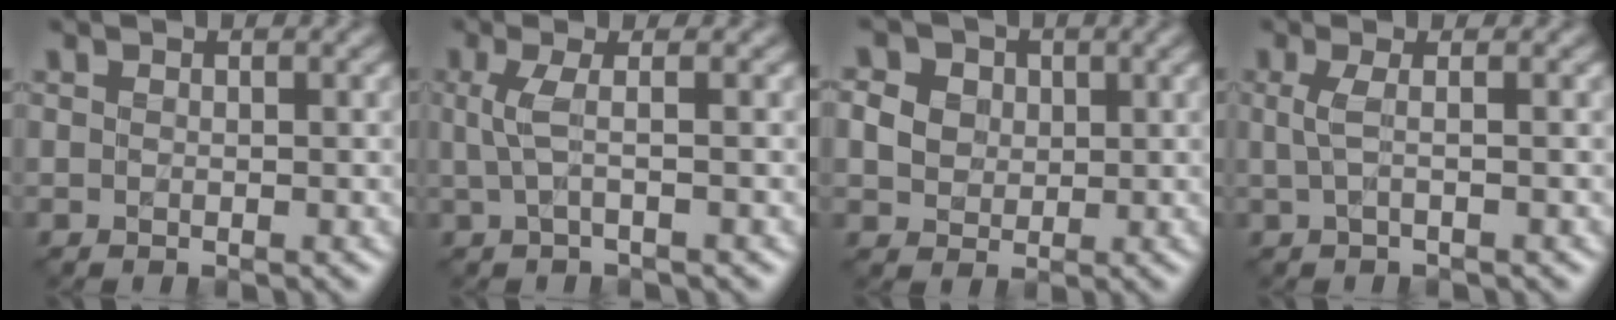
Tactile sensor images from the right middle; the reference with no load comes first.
{"total": 2.3, "force": [0.2, 0.6, 2.2], "torque": [-0.048, 0.002, 0.000]}
{"total": 5.8, "force": [2.2, 4.7, 2.6], "torque": [-0.055, 0.020, 0.029]}
{"total": 1.9, "force": [0.1, 0.6, 1.8], "torque": [-0.035, 0.001, -0.001]}